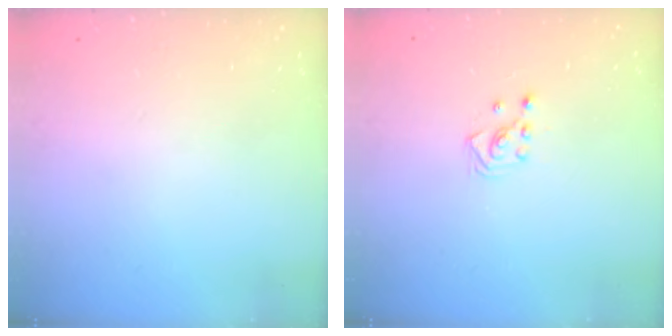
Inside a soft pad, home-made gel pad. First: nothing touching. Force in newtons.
{"total": 2.9, "press": 2.9, "slide": 0.4}